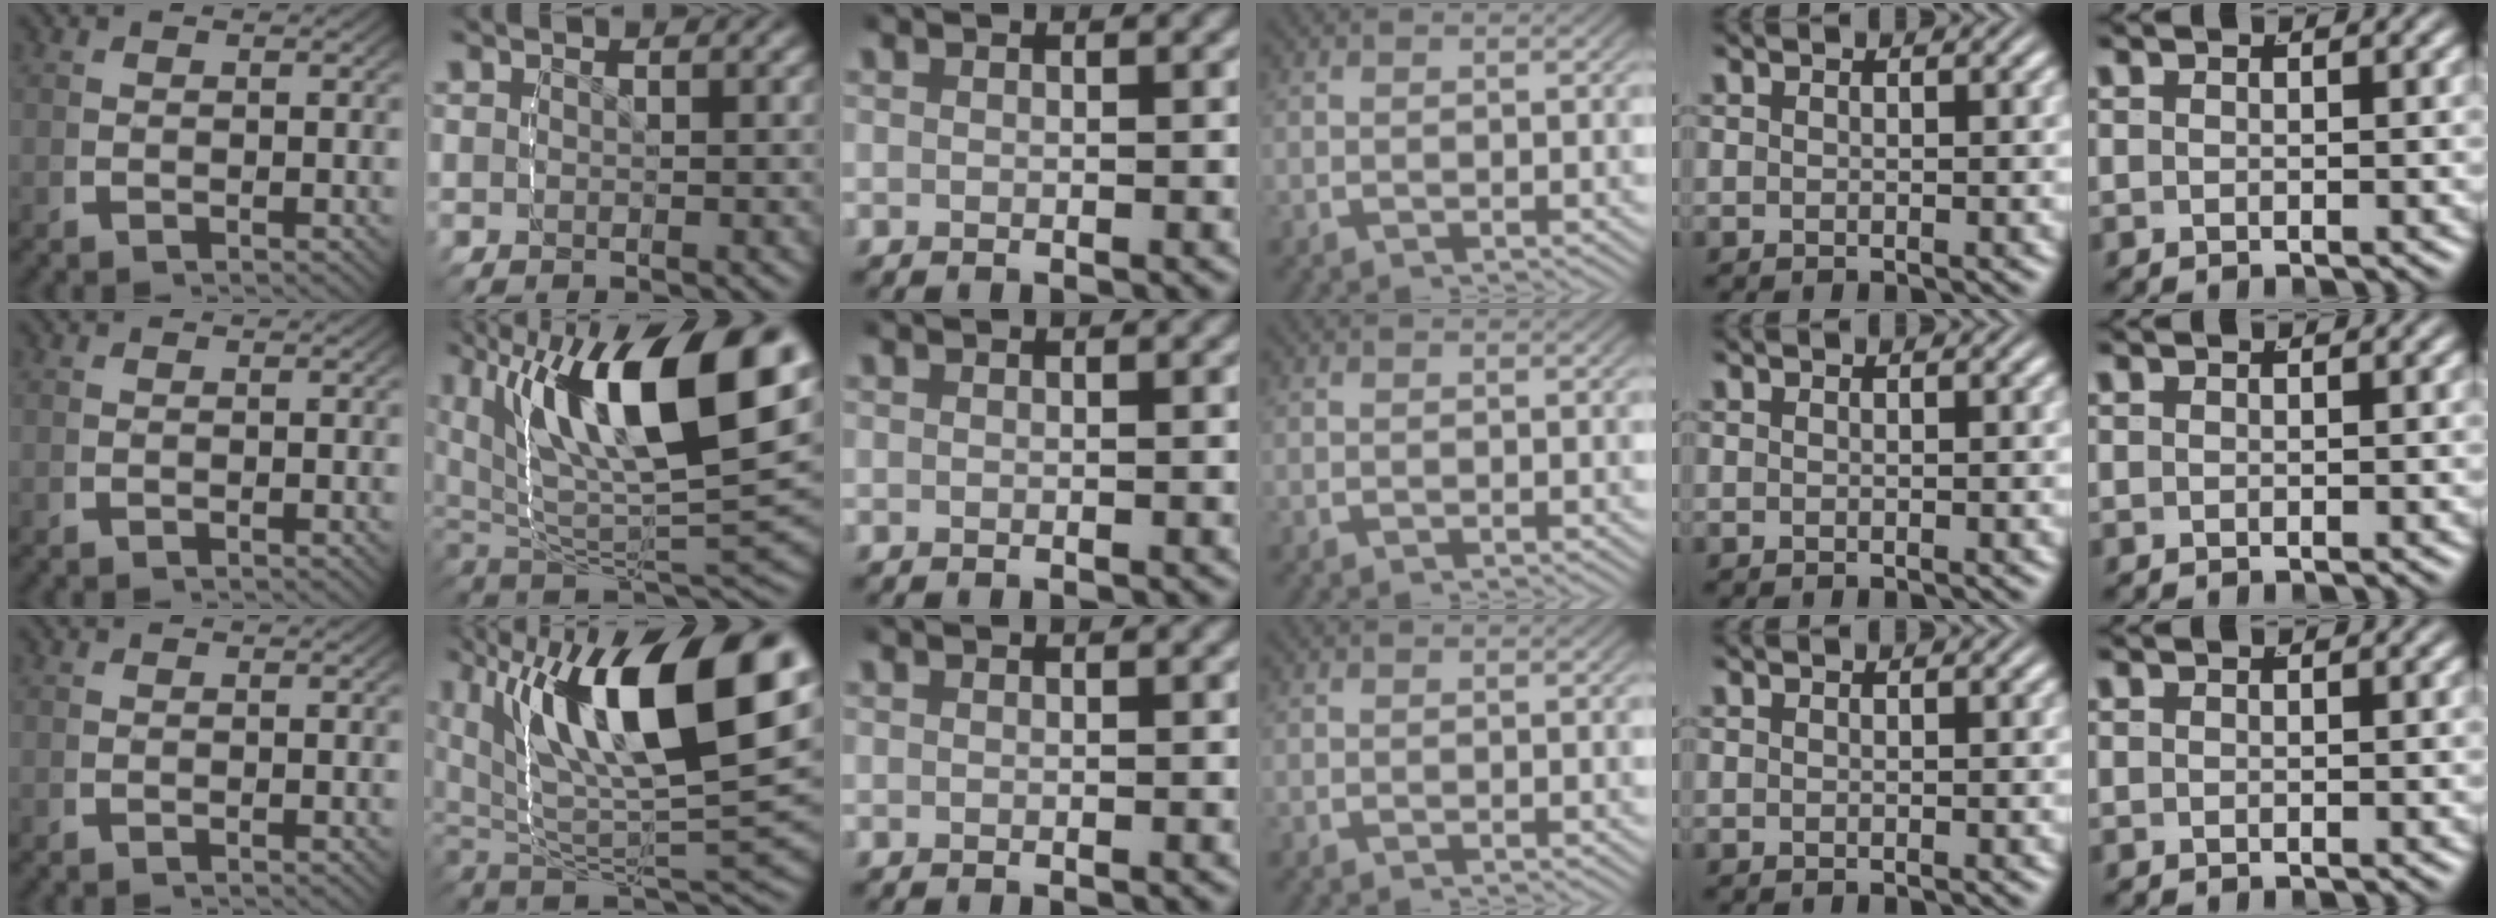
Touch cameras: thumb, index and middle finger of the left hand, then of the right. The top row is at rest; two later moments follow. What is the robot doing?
{"motion": "lift_and_place", "object": "glue stick"}